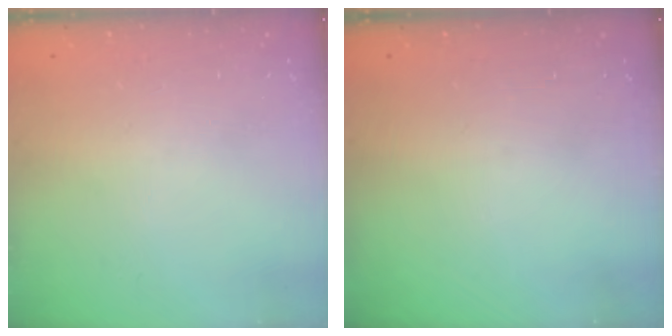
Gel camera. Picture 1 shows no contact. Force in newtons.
{"total": 0.0}